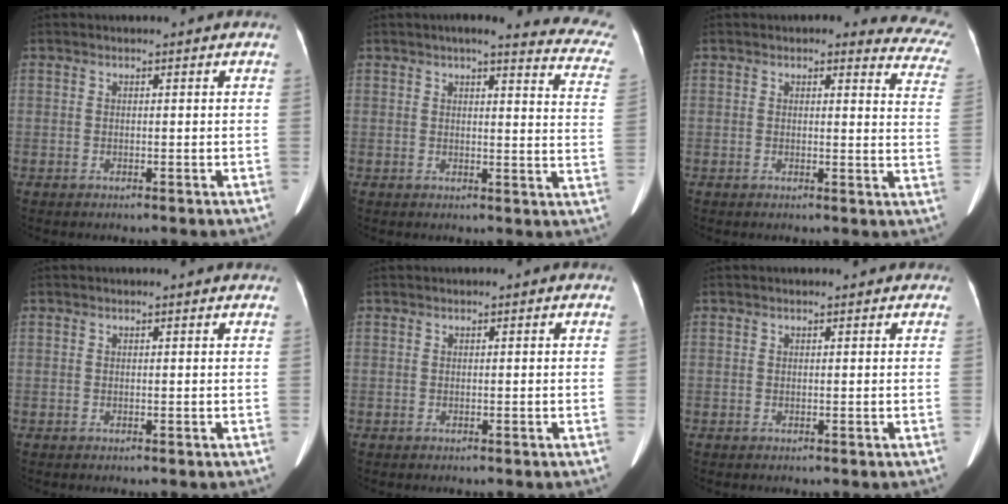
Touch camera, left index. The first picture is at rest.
{"total": 15.9, "force": [14.2, 2.0, 6.9], "torque": [-0.060, -0.047, 0.132]}
{"total": 10.5, "force": [9.7, 2.9, 2.8], "torque": [0.016, -0.046, 0.060]}
{"total": 1.9, "force": [1.8, 0.1, 0.8], "torque": [-0.011, 0.012, 0.016]}
{"total": 0.0}
{"total": 1.9, "force": [1.6, 0.6, 1.0], "torque": [-0.008, 0.021, 0.018]}